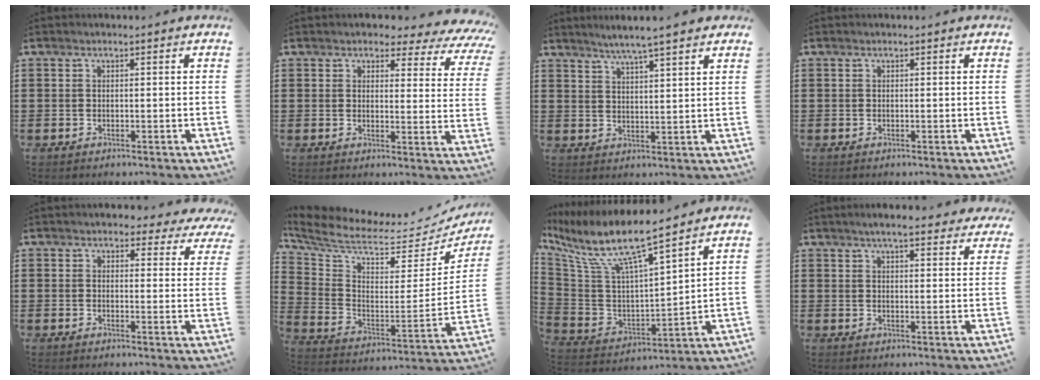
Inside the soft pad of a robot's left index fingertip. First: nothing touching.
{"total": 3.4, "force": [2.8, 1.2, 1.4], "torque": [-0.028, -0.020, 0.044]}
{"total": 4.1, "force": [3.4, -0.6, 2.2], "torque": [-0.053, -0.013, 0.058]}
{"total": 0.0}
{"total": 3.4, "force": [3.0, 1.0, 1.1], "torque": [-0.016, -0.012, 0.051]}
{"total": 5.6, "force": [4.7, 1.0, 2.9], "torque": [-0.087, -0.060, 0.075]}
{"total": 9.4, "force": [6.9, 1.1, 6.3], "torque": [-0.151, -0.053, 0.112]}
{"total": 4.8, "force": [4.2, 0.6, 2.3], "torque": [-0.048, -0.009, 0.074]}